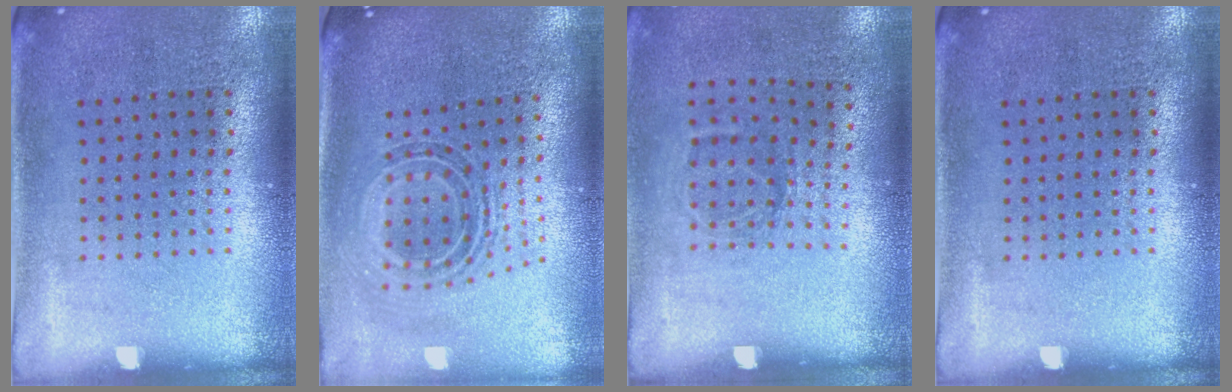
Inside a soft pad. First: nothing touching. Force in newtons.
{"total": 1.0, "press": 0.9, "slide": 0.5}
{"total": 1.2, "press": 0.8, "slide": 0.8}
{"total": 0.0}